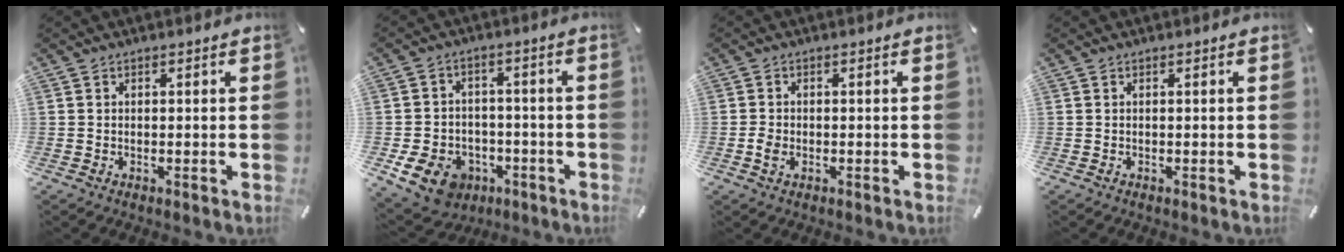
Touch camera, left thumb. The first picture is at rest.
{"total": 10.8, "force": [-5.2, 8.2, 4.6], "torque": [-0.097, 0.036, -0.089]}
{"total": 1.9, "force": [-0.7, 1.3, 1.1], "torque": [-0.028, -0.001, -0.015]}
{"total": 0.0}